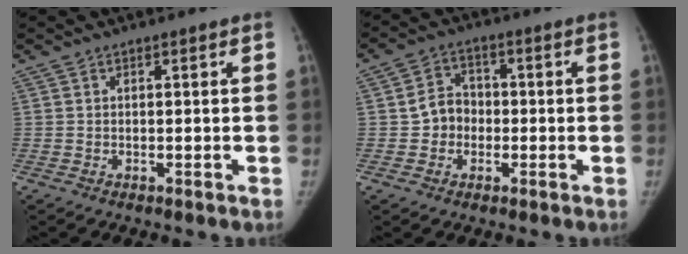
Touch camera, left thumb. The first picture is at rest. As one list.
[{"total": 5.8, "force": [-0.8, 5.1, 2.6], "torque": [-0.016, 0.018, -0.022]}]